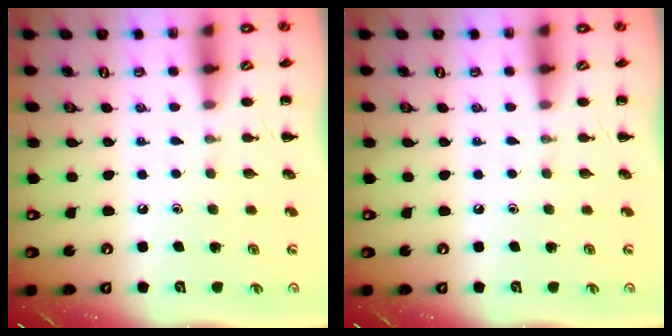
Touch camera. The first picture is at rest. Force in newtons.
{"total": 0.0}